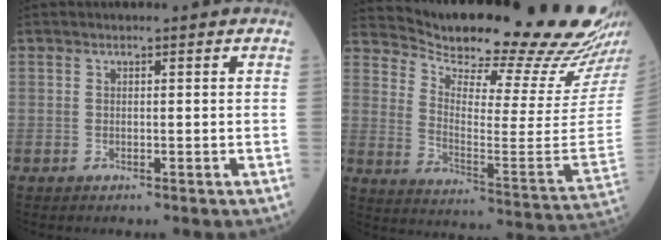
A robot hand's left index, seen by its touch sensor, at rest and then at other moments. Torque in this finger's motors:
{"motor_torque": [0.90, -1.24, 0.42, 0.05]}